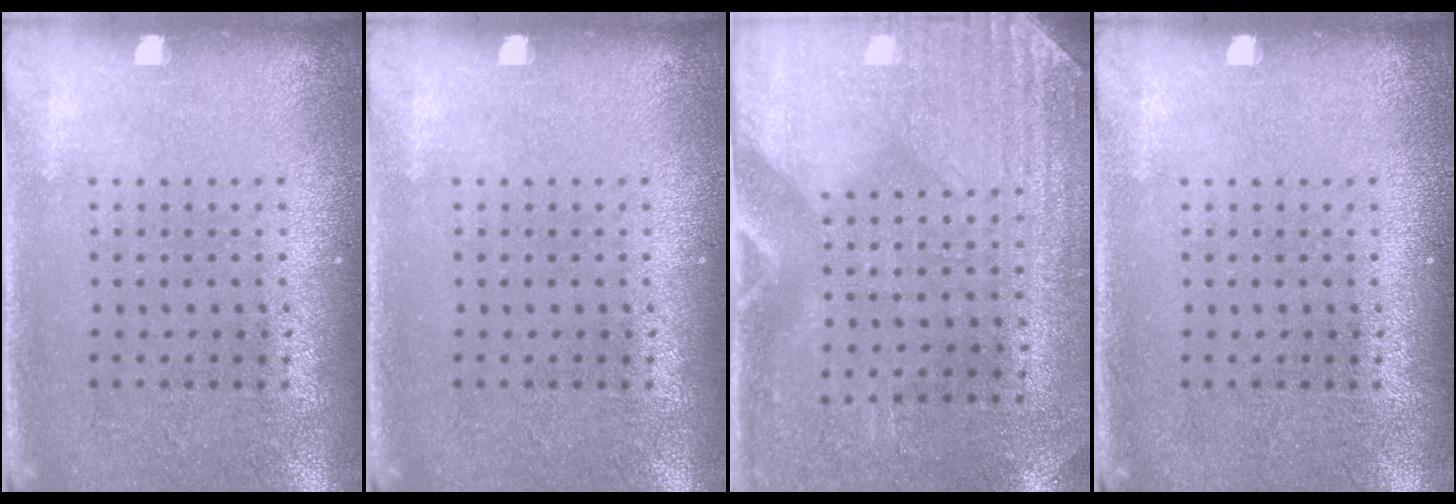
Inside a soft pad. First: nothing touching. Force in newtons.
{"total": 0.0}
{"total": 3.0, "press": 2.6, "slide": 1.5}
{"total": 0.0}